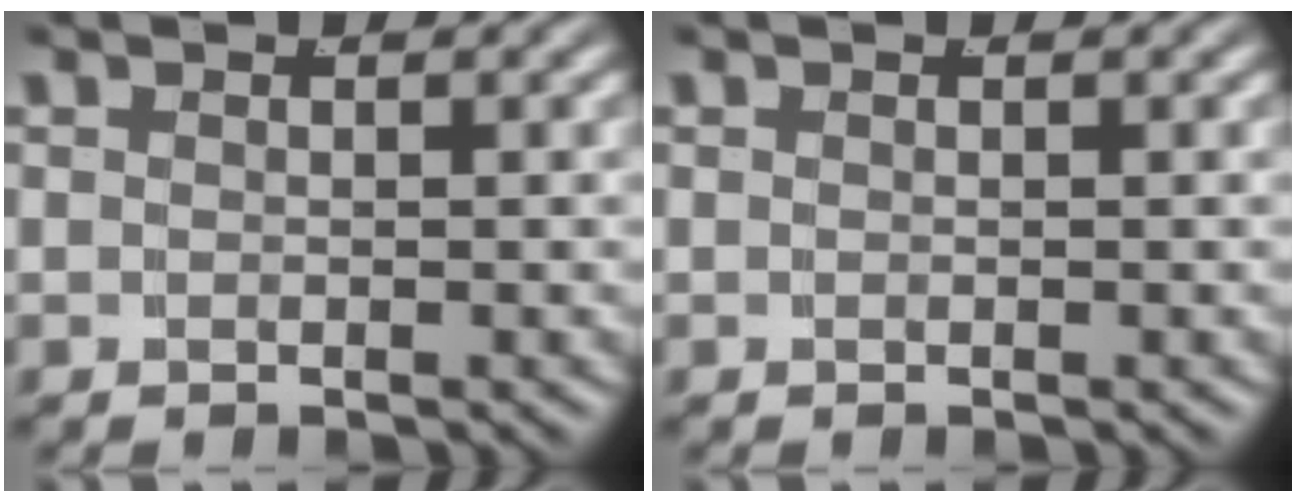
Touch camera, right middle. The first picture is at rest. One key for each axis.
{"total": 0.0}